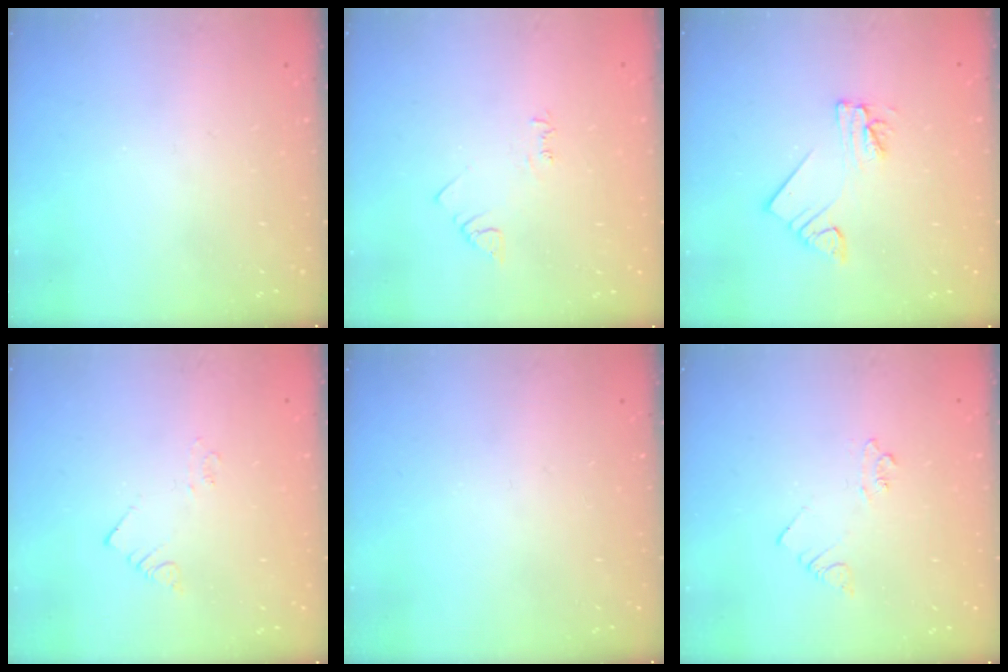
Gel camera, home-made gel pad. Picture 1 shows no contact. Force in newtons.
{"total": 4.7, "press": 4.7, "slide": 0.7}
{"total": 3.9, "press": 3.9, "slide": 0.2}
{"total": 2.0, "press": 2.0, "slide": 0.4}
{"total": 0.0}
{"total": 4.0, "press": 4.0, "slide": 0.4}